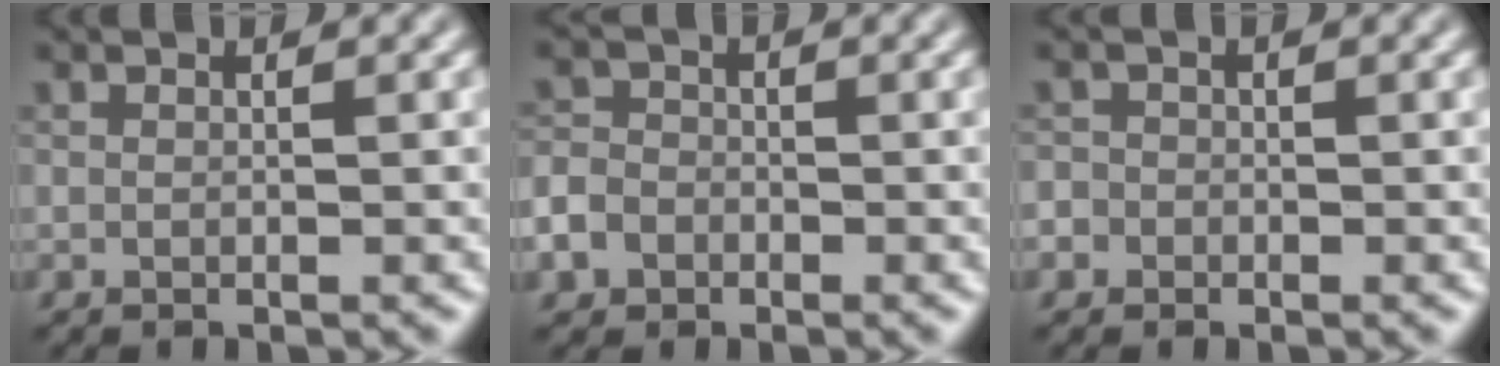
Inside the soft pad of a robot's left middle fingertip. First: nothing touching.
{"total": 3.4, "force": [-2.0, 2.6, 1.0], "torque": [-0.018, -0.003, -0.037]}
{"total": 1.4, "force": [-0.9, 1.1, -0.1], "torque": [0.001, 0.008, -0.013]}